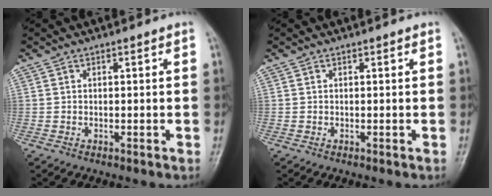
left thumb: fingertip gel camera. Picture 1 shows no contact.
{"total": 0.0}